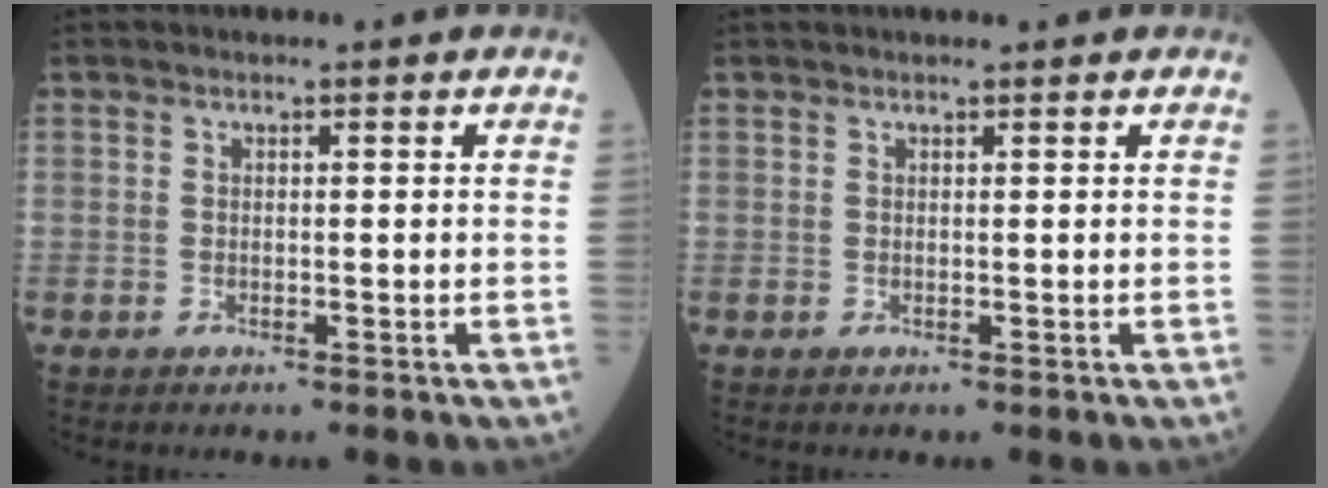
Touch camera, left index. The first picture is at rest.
{"total": 1.9, "force": [1.8, 0.1, 0.7], "torque": [-0.003, 0.022, 0.025]}